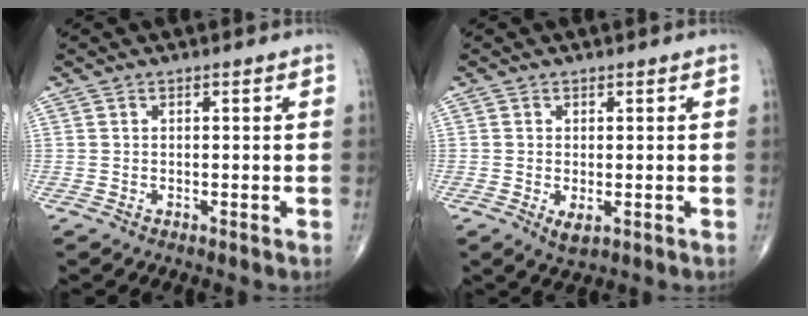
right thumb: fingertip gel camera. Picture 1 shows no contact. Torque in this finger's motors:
{"motor_torque": [-0.22, 0.14, 0.19, 0.21, 0.01]}